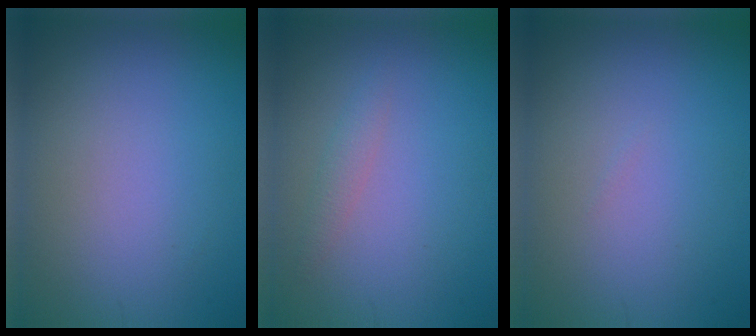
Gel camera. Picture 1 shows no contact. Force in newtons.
{"total": 1.2, "press": 1.2, "slide": 0.1}
{"total": 0.0}